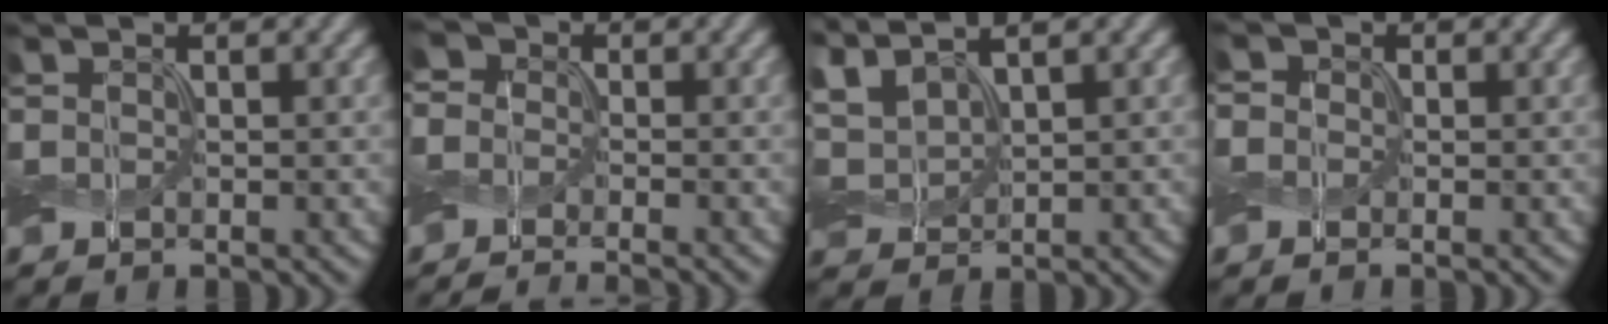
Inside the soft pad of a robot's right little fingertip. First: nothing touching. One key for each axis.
{"total": 5.8, "fx": -1.6, "fy": 4.6, "fz": 3.2, "tx": -0.054, "ty": 0.006, "tz": -0.058}
{"total": 3.9, "fx": 2.0, "fy": 1.9, "fz": 2.7, "tx": -0.072, "ty": 0.018, "tz": 0.036}
{"total": 2.6, "fx": 1.0, "fy": 2.1, "fz": 1.1, "tx": -0.026, "ty": 0.014, "tz": -0.006}